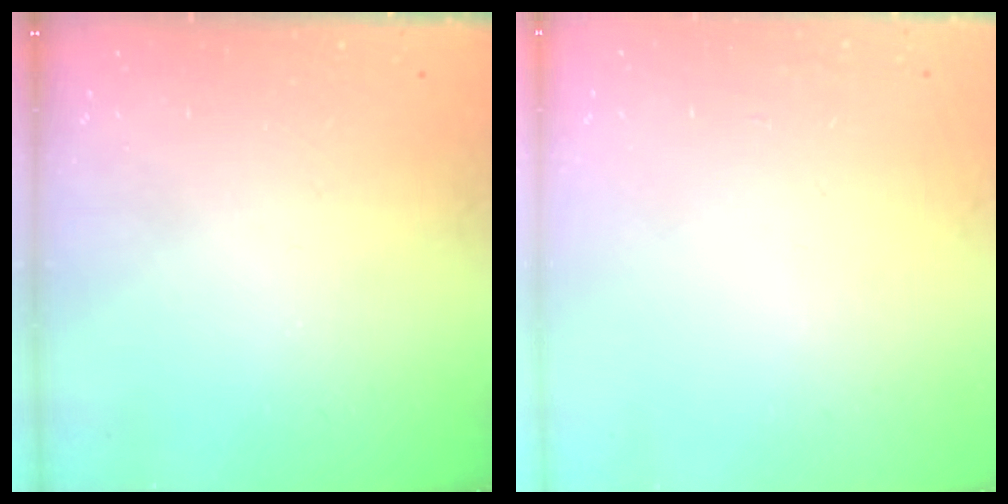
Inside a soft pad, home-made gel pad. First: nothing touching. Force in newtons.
{"total": 0.9, "press": 0.9, "slide": 0.0}